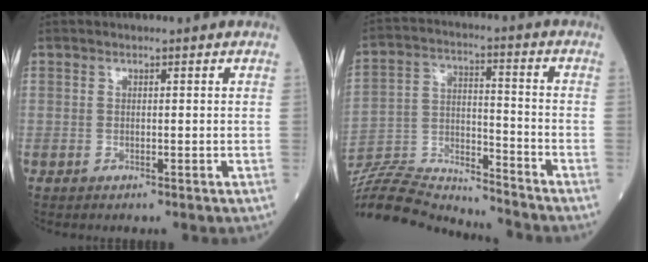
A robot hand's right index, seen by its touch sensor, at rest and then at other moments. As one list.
[{"total": 18.2, "force": [-17.7, 1.7, 3.8], "torque": [-0.089, 0.017, -0.296]}]